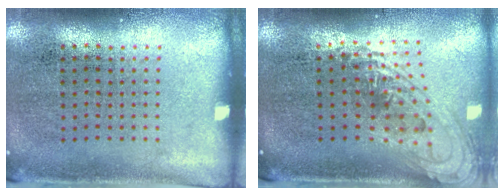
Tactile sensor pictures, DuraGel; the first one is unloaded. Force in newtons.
{"total": 1.5, "press": 1.2, "slide": 0.9}